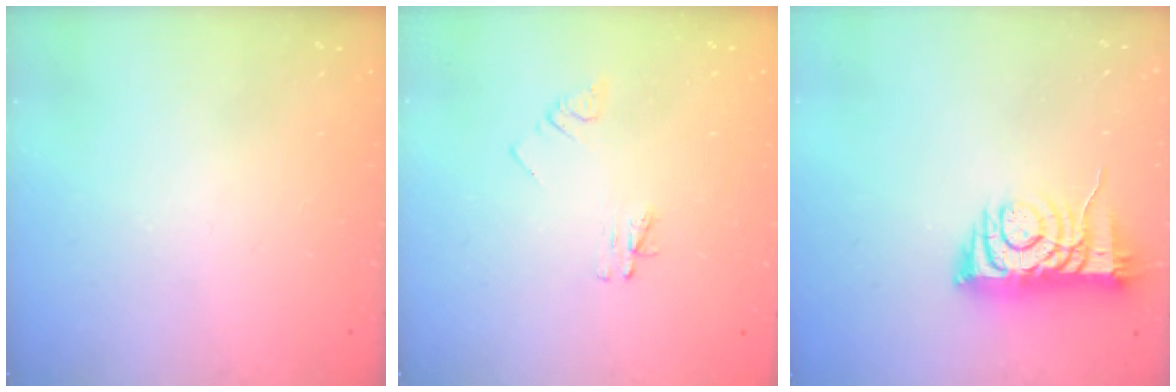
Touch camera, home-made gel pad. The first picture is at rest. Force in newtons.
{"total": 3.2, "press": 3.2, "slide": 0.4}
{"total": 7.6, "press": 7.5, "slide": 1.2}